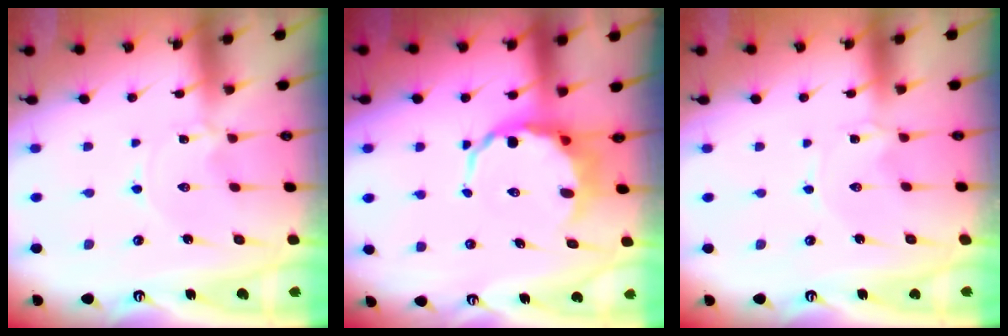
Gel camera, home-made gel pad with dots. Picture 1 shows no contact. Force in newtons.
{"total": 6.6, "press": 6.3, "slide": 2.1}
{"total": 0.0}